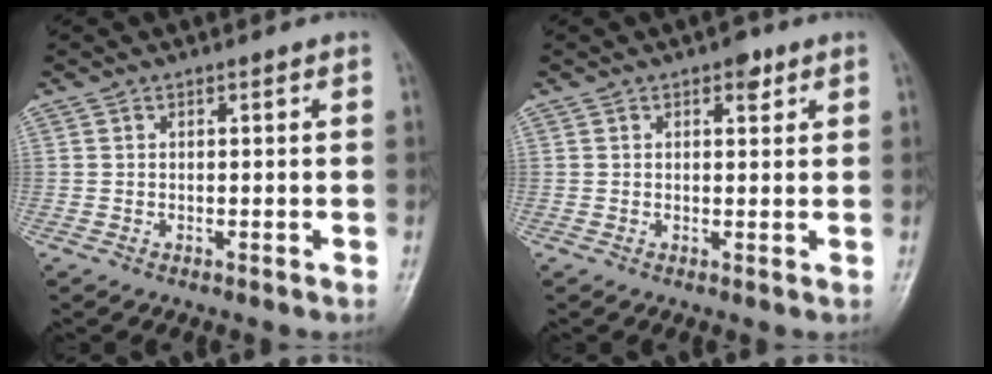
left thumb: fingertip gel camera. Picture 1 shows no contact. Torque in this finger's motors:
{"motor_torque": [0.25, -0.09, 0.12, -0.25, 0.00]}